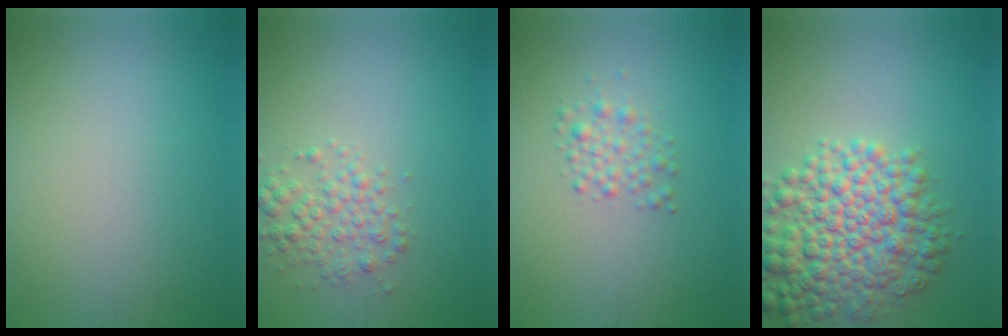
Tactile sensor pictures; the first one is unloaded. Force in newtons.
{"total": 2.7, "press": 2.7, "slide": 0.0}
{"total": 1.9, "press": 1.8, "slide": 0.1}
{"total": 8.7, "press": 8.7, "slide": 0.2}